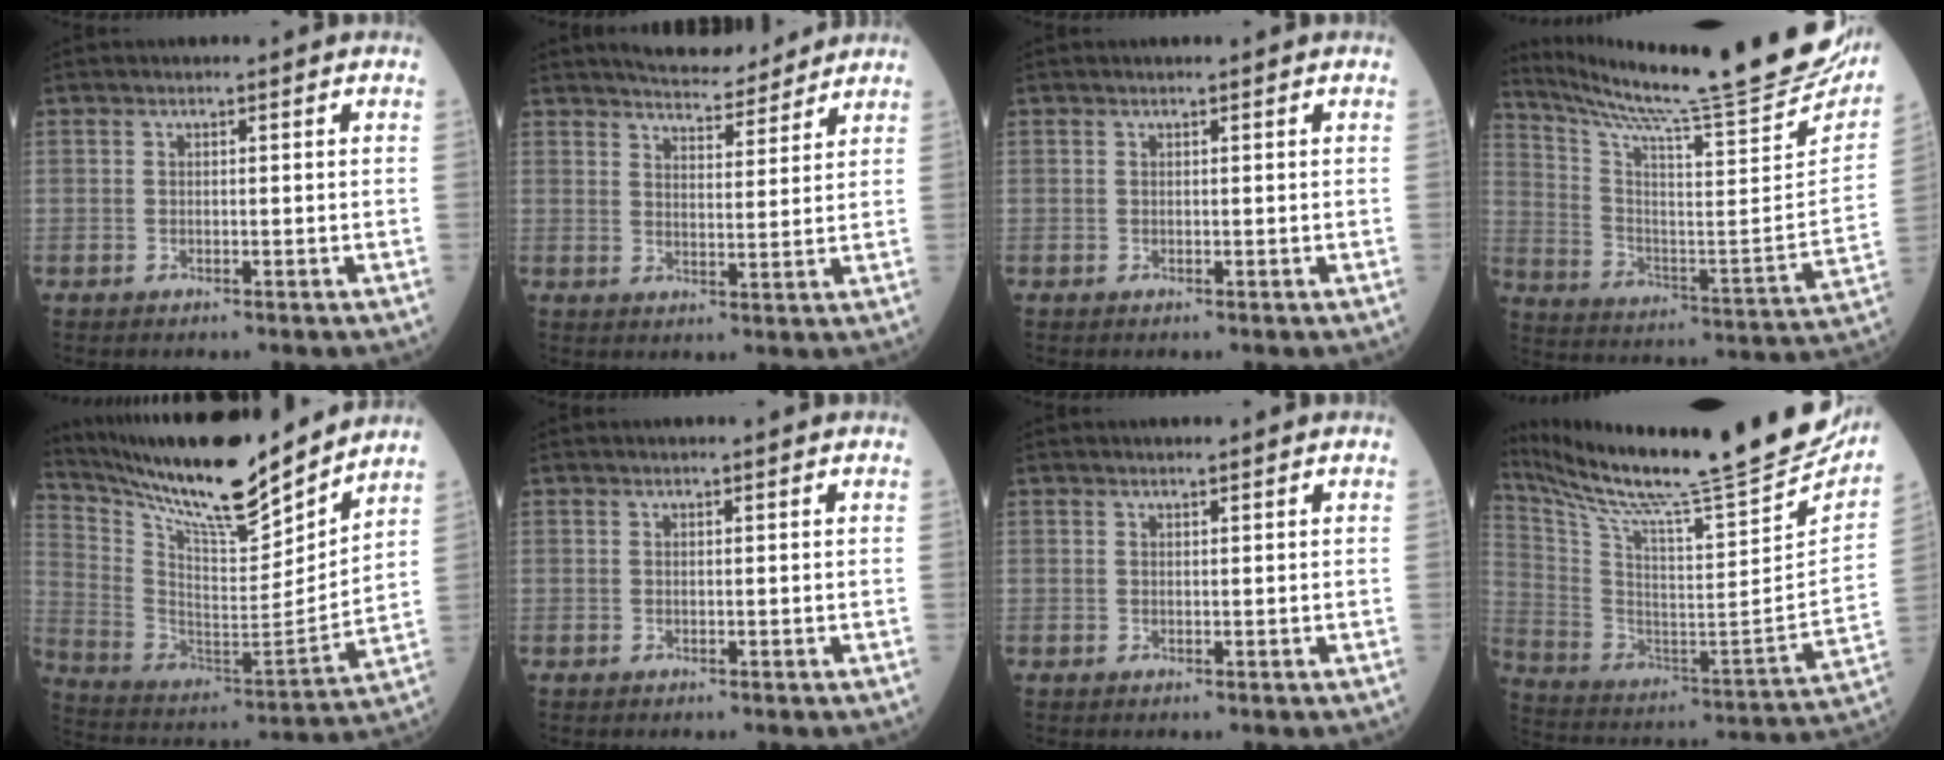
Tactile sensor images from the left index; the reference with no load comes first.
{"total": 9.1, "force": [8.5, 1.9, 2.7], "torque": [-0.044, 0.008, 0.124]}
{"total": 0.0}
{"total": 28.4, "force": [24.9, 0.0, 13.7], "torque": [-0.238, -0.093, 0.354]}
{"total": 22.5, "force": [19.5, 2.2, 10.9], "torque": [-0.208, -0.015, 0.331]}
{"total": 1.2, "force": [1.1, -0.1, 0.5], "torque": [-0.006, 0.009, 0.018]}
{"total": 1.2, "force": [1.1, -0.1, 0.5], "torque": [-0.008, 0.008, 0.021]}
{"total": 32.8, "force": [28.5, 1.0, 16.0], "torque": [-0.297, -0.099, 0.417]}